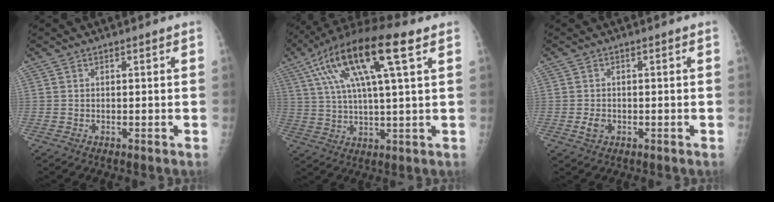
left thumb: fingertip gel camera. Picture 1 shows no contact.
{"total": 18.4, "force": [7.9, 4.1, 16.1], "torque": [-0.311, 0.010, 0.137]}
{"total": 2.3, "force": [-0.8, 1.6, 1.4], "torque": [-0.024, 0.004, -0.014]}